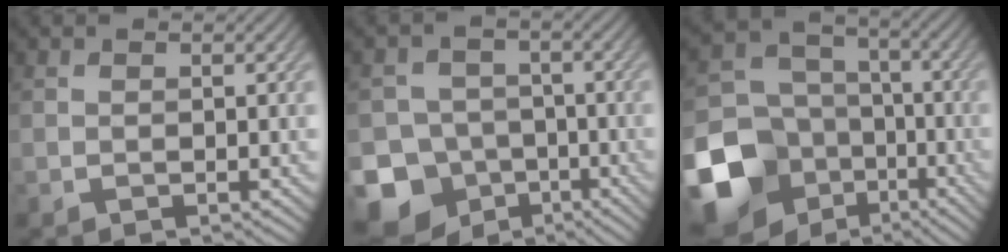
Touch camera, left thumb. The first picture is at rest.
{"total": 13.0, "force": [-6.8, 10.5, 3.2], "torque": [-0.095, -0.041, -0.127]}
{"total": 18.3, "force": [-7.8, 14.9, 7.1], "torque": [-0.221, -0.048, -0.137]}